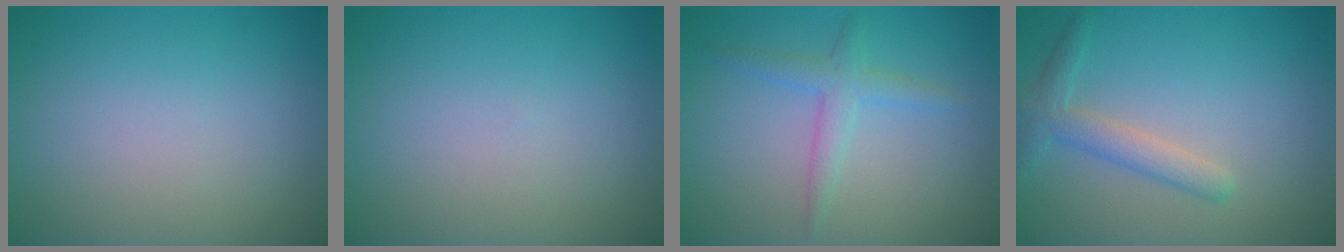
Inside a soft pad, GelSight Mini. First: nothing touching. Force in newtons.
{"total": 0.0}
{"total": 2.2, "press": 2.2, "slide": 0.1}
{"total": 2.6, "press": 2.6, "slide": 0.1}